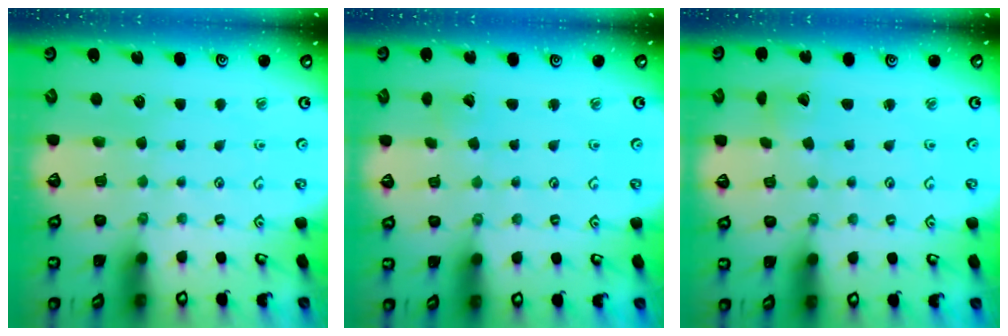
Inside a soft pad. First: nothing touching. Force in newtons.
{"total": 2.6, "press": 2.6, "slide": 0.3}
{"total": 2.3, "press": 2.3, "slide": 0.3}